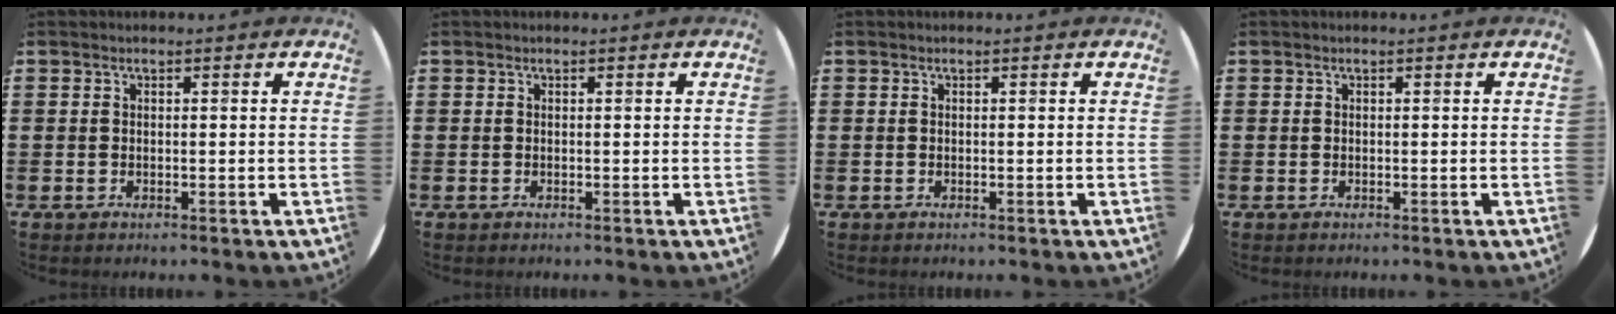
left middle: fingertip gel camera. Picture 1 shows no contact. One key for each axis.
{"total": 0.0}
{"total": 0.0}
{"total": 0.0}